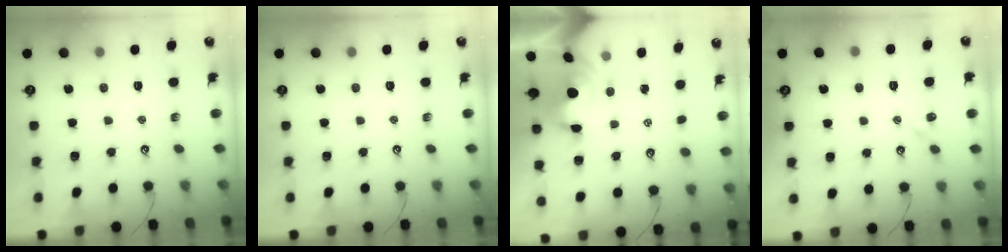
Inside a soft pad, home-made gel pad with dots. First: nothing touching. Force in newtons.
{"total": 0.0}
{"total": 3.0, "press": 2.8, "slide": 1.0}
{"total": 0.6, "press": 0.5, "slide": 0.3}